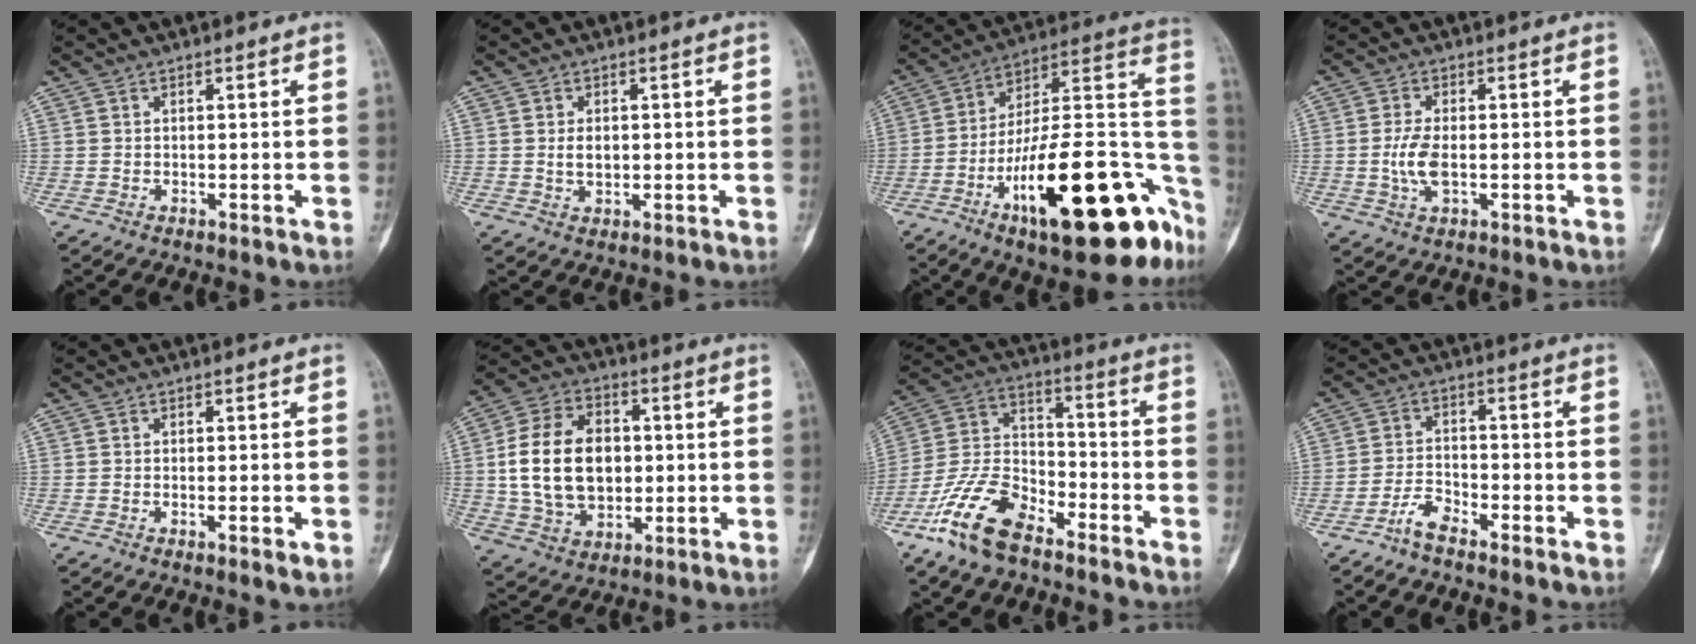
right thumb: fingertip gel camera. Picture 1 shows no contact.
{"total": 2.8, "force": [0.3, 1.9, 2.1], "torque": [-0.030, -0.002, 0.008]}
{"total": 31.3, "force": [-13.9, 10.6, 25.9], "torque": [-0.298, 0.080, -0.211]}
{"total": 5.3, "force": [-0.6, 2.6, 4.6], "torque": [-0.100, -0.002, -0.013]}
{"total": 1.9, "force": [-0.5, 0.5, 1.8], "torque": [-0.027, -0.004, -0.008]}
{"total": 17.9, "force": [0.9, 12.7, 12.6], "torque": [-0.204, 0.009, 0.021]}
{"total": 14.7, "force": [-9.7, 6.7, 8.7], "torque": [-0.173, 0.056, -0.197]}
{"total": 4.3, "force": [-3.5, 1.2, 2.1], "torque": [-0.043, 0.023, -0.073]}